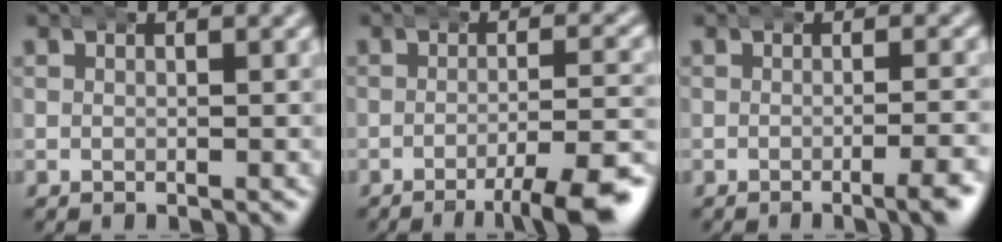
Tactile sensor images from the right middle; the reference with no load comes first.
{"total": 6.0, "force": [-4.1, 0.7, 4.3], "torque": [-0.056, -0.004, -0.064]}
{"total": 2.3, "force": [-1.3, -0.2, 1.8], "torque": [-0.027, 0.005, -0.025]}